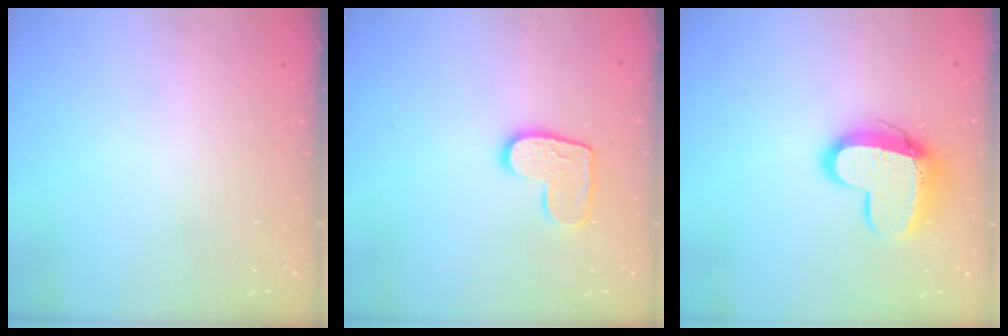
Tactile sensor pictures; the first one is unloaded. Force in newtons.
{"total": 10.3, "press": 10.2, "slide": 0.6}
{"total": 13.1, "press": 13.0, "slide": 1.1}